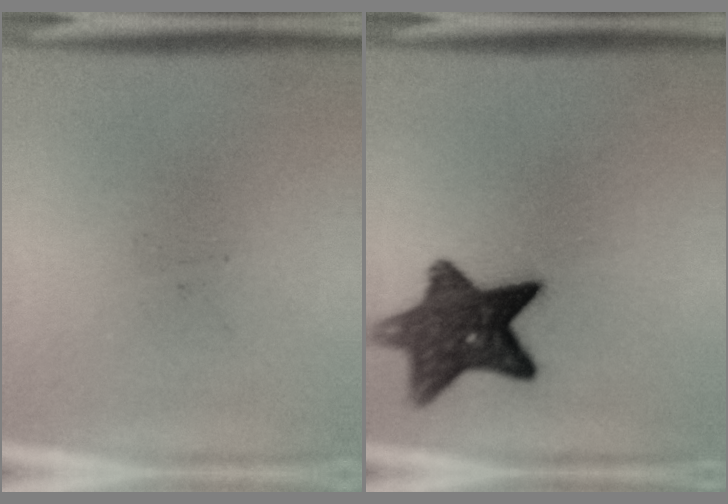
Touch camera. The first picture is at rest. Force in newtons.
{"total": 11.2}